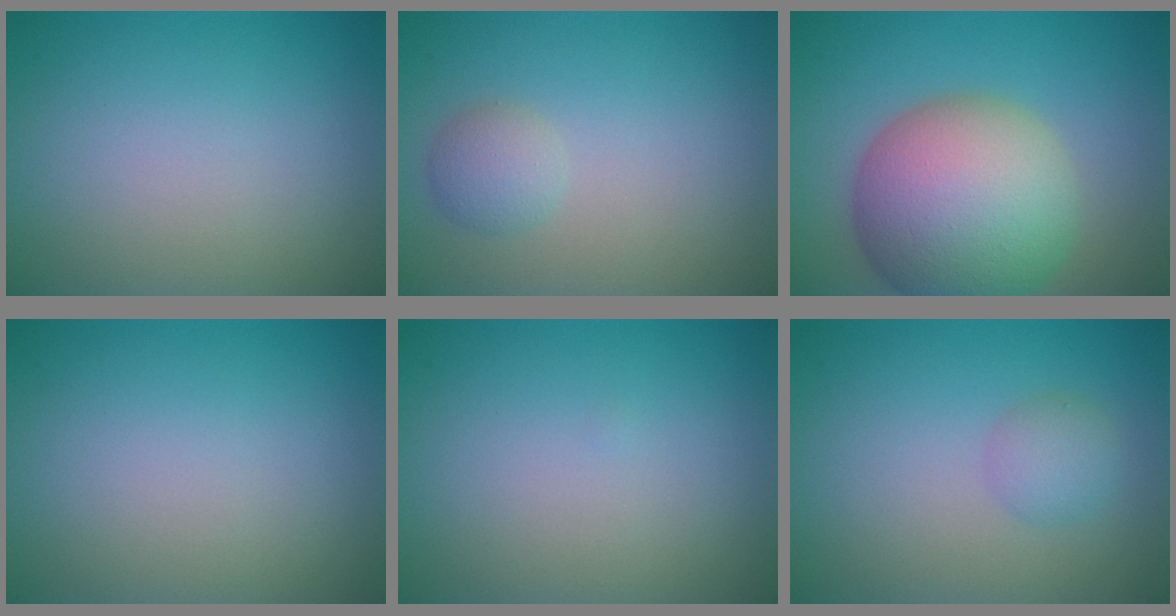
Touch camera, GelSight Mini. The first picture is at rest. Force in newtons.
{"total": 1.8, "press": 1.8, "slide": 0.1}
{"total": 12.6, "press": 12.6, "slide": 0.5}
{"total": 0.0}
{"total": 0.0}
{"total": 1.9, "press": 1.9, "slide": 0.1}